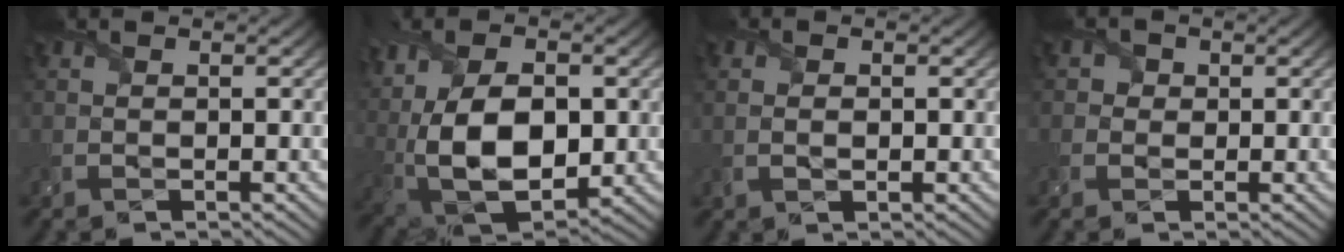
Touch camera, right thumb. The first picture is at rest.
{"total": 15.3, "force": [0.8, 9.3, 12.1], "torque": [-0.256, -0.007, 0.026]}
{"total": 1.8, "force": [0.1, 1.2, 1.3], "torque": [-0.021, -0.001, 0.002]}
{"total": 1.7, "force": [0.3, 1.7, 0.4], "torque": [-0.006, 0.000, -0.004]}